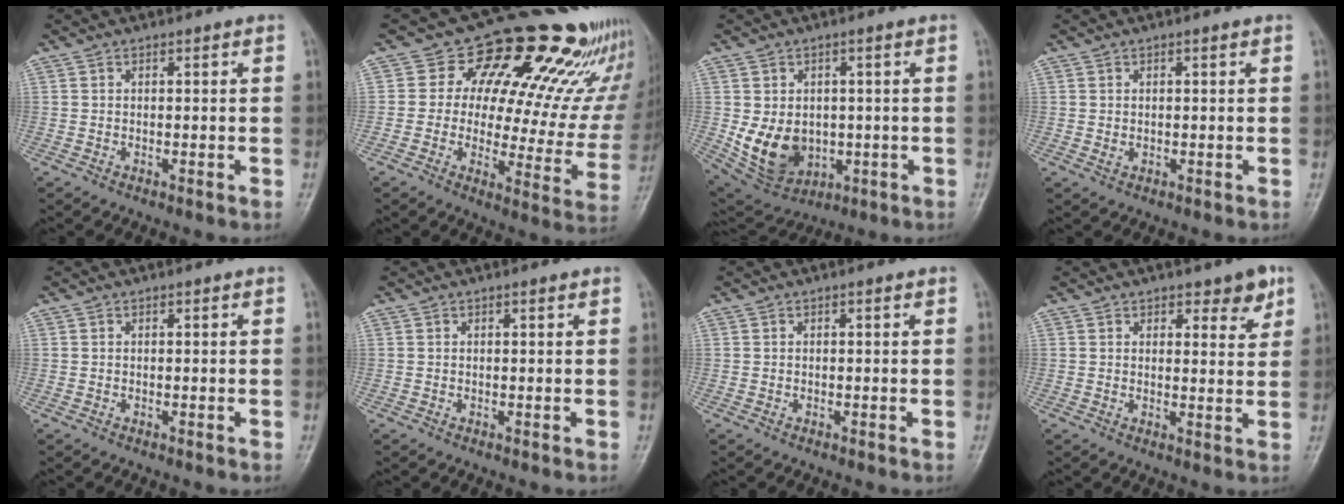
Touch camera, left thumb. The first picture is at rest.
{"total": 19.9, "force": [15.2, 8.9, 9.3], "torque": [-0.057, -0.088, 0.171]}
{"total": 10.8, "force": [-0.9, 8.4, 6.7], "torque": [-0.092, -0.007, 0.012]}
{"total": 1.4, "force": [0.3, 0.9, 1.1], "torque": [-0.015, 0.001, 0.010]}
{"total": 0.0}
{"total": 0.5, "force": [0.3, 0.1, 0.4], "torque": [-0.007, -0.001, 0.004]}
{"total": 0.0}
{"total": 4.8, "force": [3.0, 2.2, 3.1], "torque": [-0.015, -0.018, 0.037]}